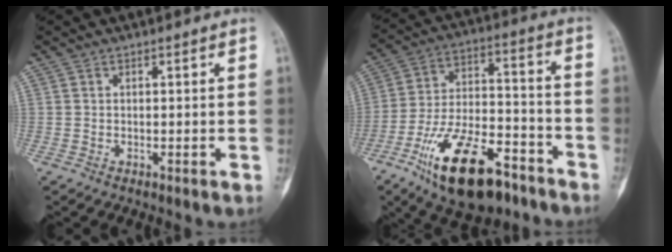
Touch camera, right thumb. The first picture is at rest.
{"total": 20.8, "force": [-12.1, 9.2, 14.2], "torque": [-0.247, 0.068, -0.205]}